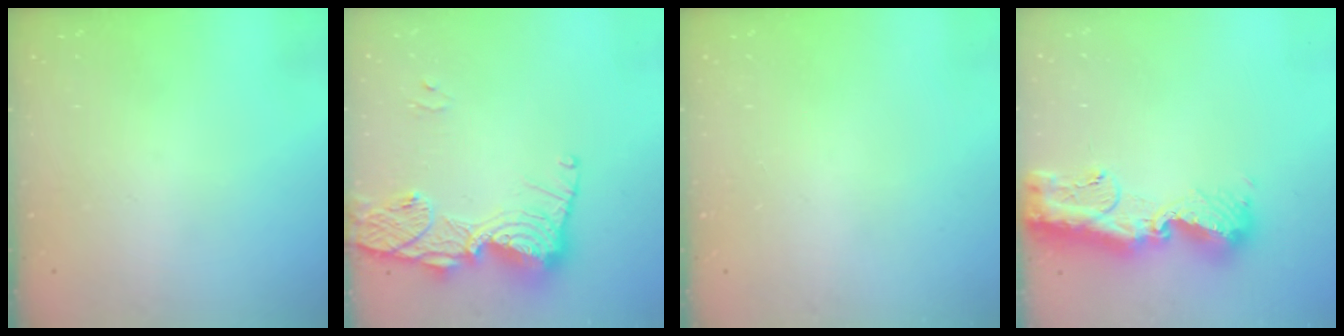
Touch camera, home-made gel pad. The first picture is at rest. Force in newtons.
{"total": 17.4, "press": 17.3, "slide": 1.4}
{"total": 0.0}
{"total": 15.0, "press": 14.9, "slide": 1.7}